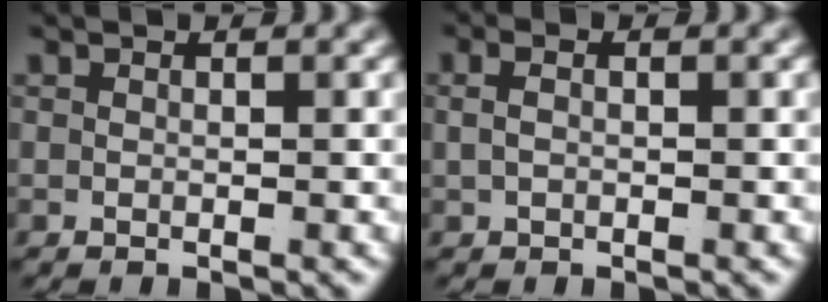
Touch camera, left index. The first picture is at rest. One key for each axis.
{"total": 1.2, "fx": -0.1, "fy": 0.3, "fz": 1.1, "tx": -0.024, "ty": -0.002, "tz": 0.003}